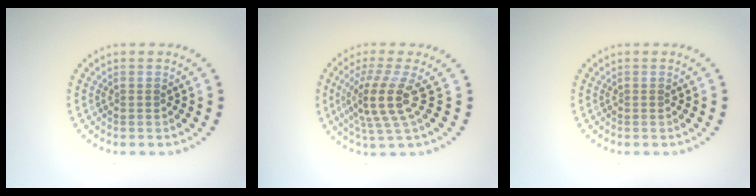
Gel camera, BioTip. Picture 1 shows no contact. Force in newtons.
{"total": 4.1, "press": 3.0, "slide": 2.8}
{"total": 0.0}